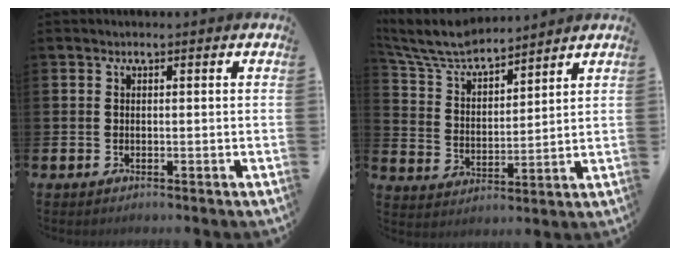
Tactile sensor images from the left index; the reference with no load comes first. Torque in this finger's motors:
{"motor_torque": [1.04, -1.10, 0.13, 0.06]}